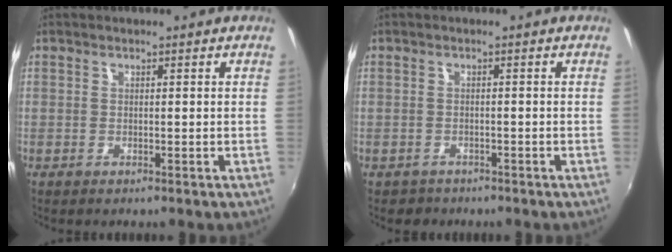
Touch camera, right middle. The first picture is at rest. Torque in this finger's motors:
{"motor_torque": [0.25, -0.30, -0.02, -0.01]}